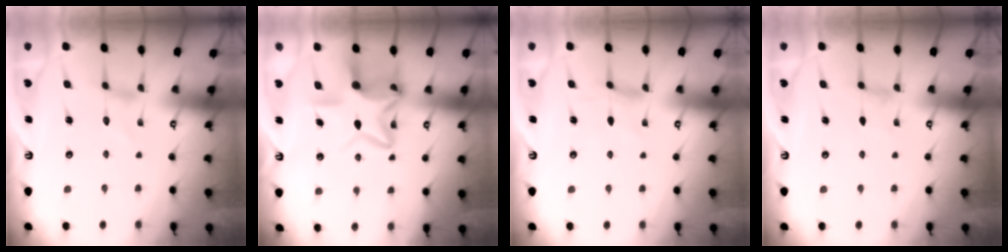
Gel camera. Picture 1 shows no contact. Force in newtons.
{"total": 13.7, "press": 13.6, "slide": 1.6}
{"total": 0.0}
{"total": 0.0}